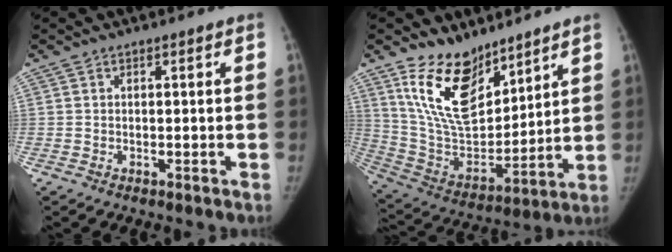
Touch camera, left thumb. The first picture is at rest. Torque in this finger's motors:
{"motor_torque": [0.58, -0.12, 1.53, -1.22, 0.50]}